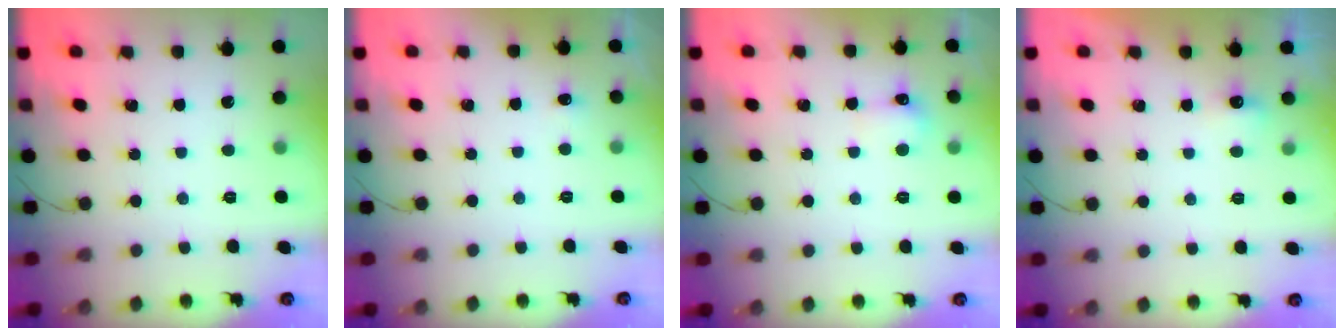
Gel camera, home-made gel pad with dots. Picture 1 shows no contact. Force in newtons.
{"total": 2.4, "press": 2.2, "slide": 1.1}
{"total": 5.5, "press": 5.3, "slide": 1.4}
{"total": 3.5, "press": 3.3, "slide": 1.1}